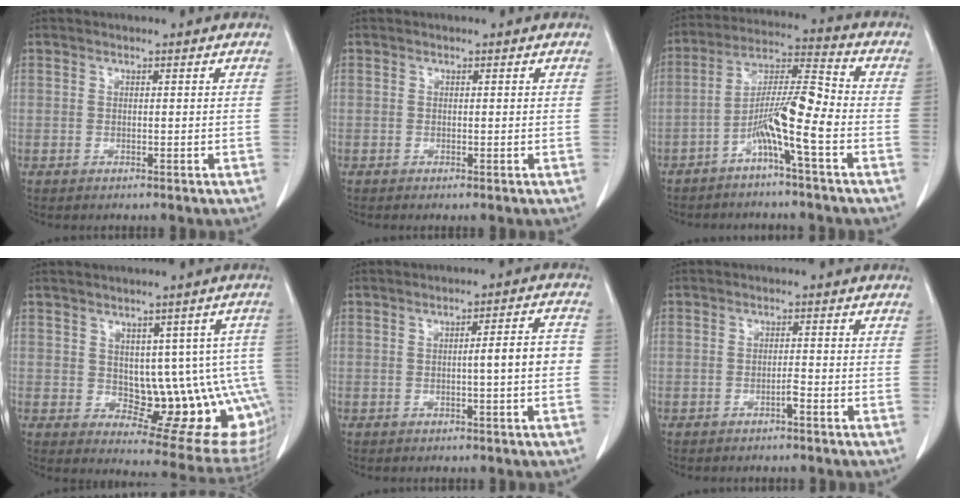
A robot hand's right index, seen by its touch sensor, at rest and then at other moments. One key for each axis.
{"total": 0.0}
{"total": 9.3, "fx": -4.2, "fy": -0.4, "fz": 8.3, "tx": -0.160, "ty": 0.017, "tz": -0.082}
{"total": 13.6, "fx": -0.4, "fy": 5.8, "fz": 12.3, "tx": -0.119, "ty": 0.008, "tz": 0.014}
{"total": 5.3, "fx": -0.7, "fy": 0.1, "fz": 5.2, "tx": -0.071, "ty": 0.012, "tz": -0.010}
{"total": 1.1, "fx": -0.8, "fy": 0.0, "fz": 0.8, "tx": -0.017, "ty": 0.001, "tz": -0.015}